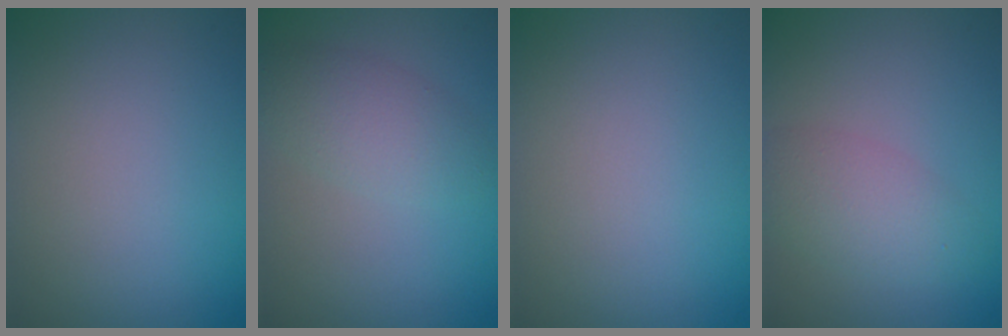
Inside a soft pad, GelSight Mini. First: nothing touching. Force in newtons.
{"total": 3.1, "press": 3.1, "slide": 0.1}
{"total": 0.0}
{"total": 2.3, "press": 2.3, "slide": 0.2}